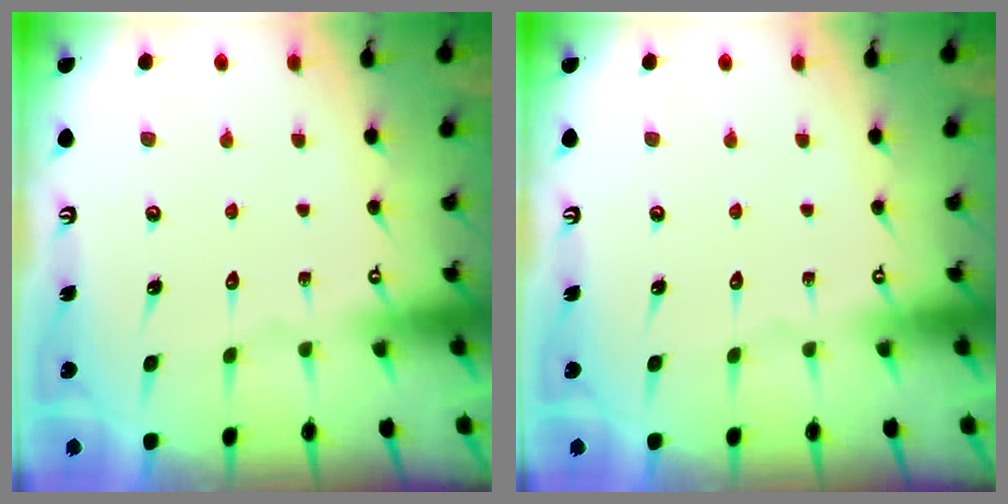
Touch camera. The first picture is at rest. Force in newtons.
{"total": 0.0}